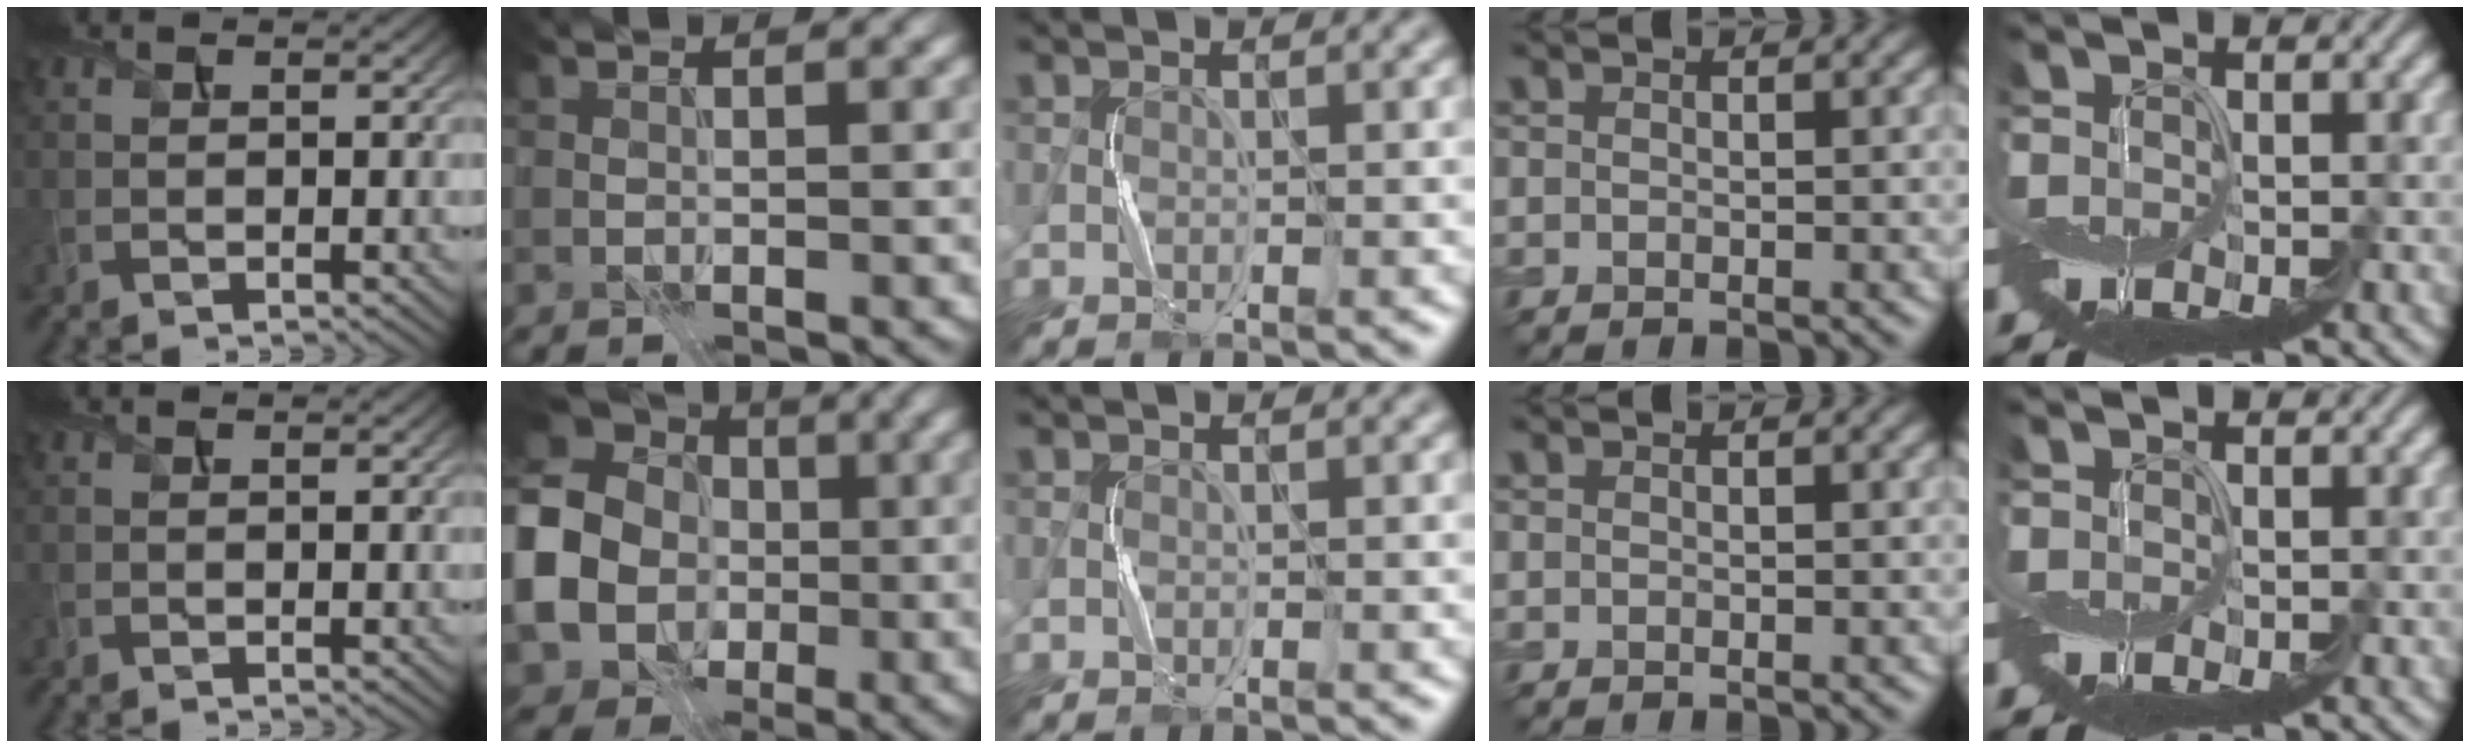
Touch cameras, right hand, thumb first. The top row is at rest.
{"index": {"total": 17.9, "force": [-1.2, 16.5, 6.9], "torque": [-0.190, -0.004, -0.062]}}